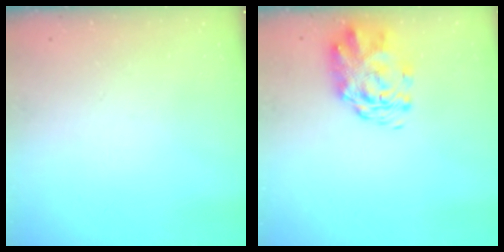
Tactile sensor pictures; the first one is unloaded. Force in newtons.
{"total": 3.6, "press": 3.5, "slide": 1.1}